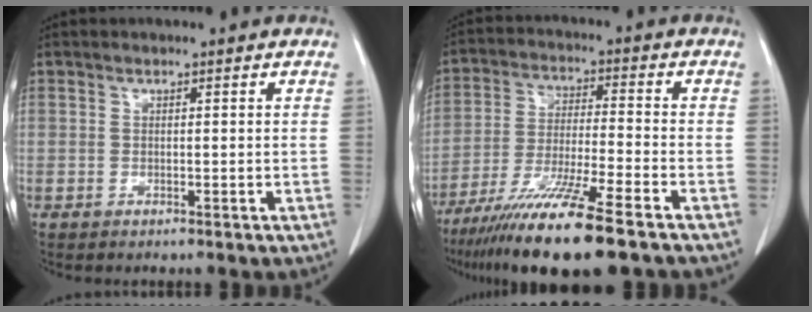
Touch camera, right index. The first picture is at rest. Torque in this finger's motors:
{"motor_torque": [1.12, -1.02, 0.58, 0.21]}